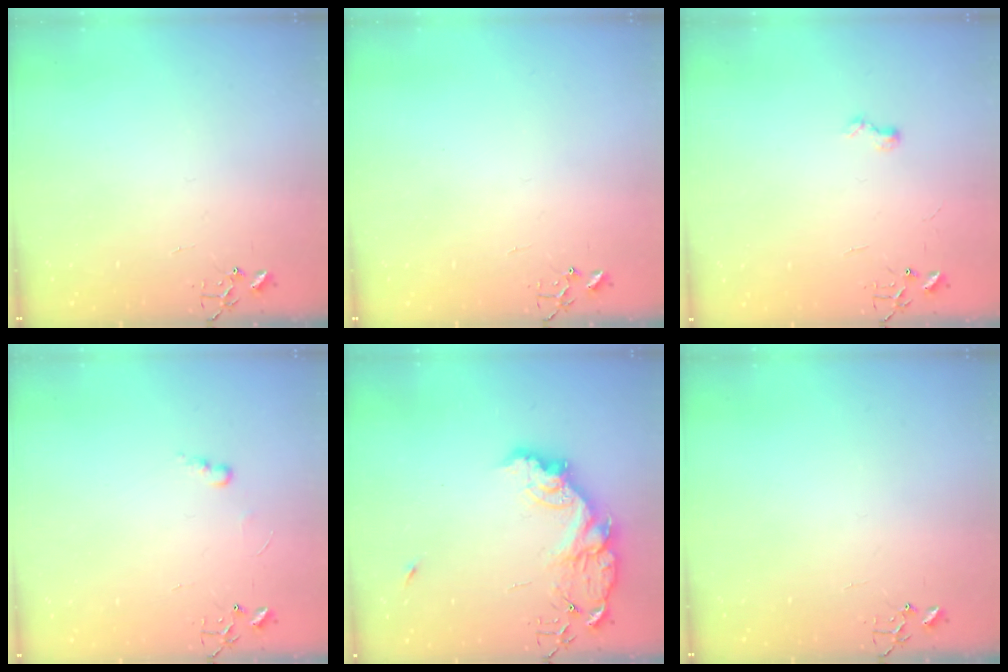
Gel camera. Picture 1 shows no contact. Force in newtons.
{"total": 0.0}
{"total": 6.0, "press": 6.0, "slide": 0.7}
{"total": 5.6, "press": 5.6, "slide": 0.7}
{"total": 15.3, "press": 15.2, "slide": 1.1}
{"total": 0.0}